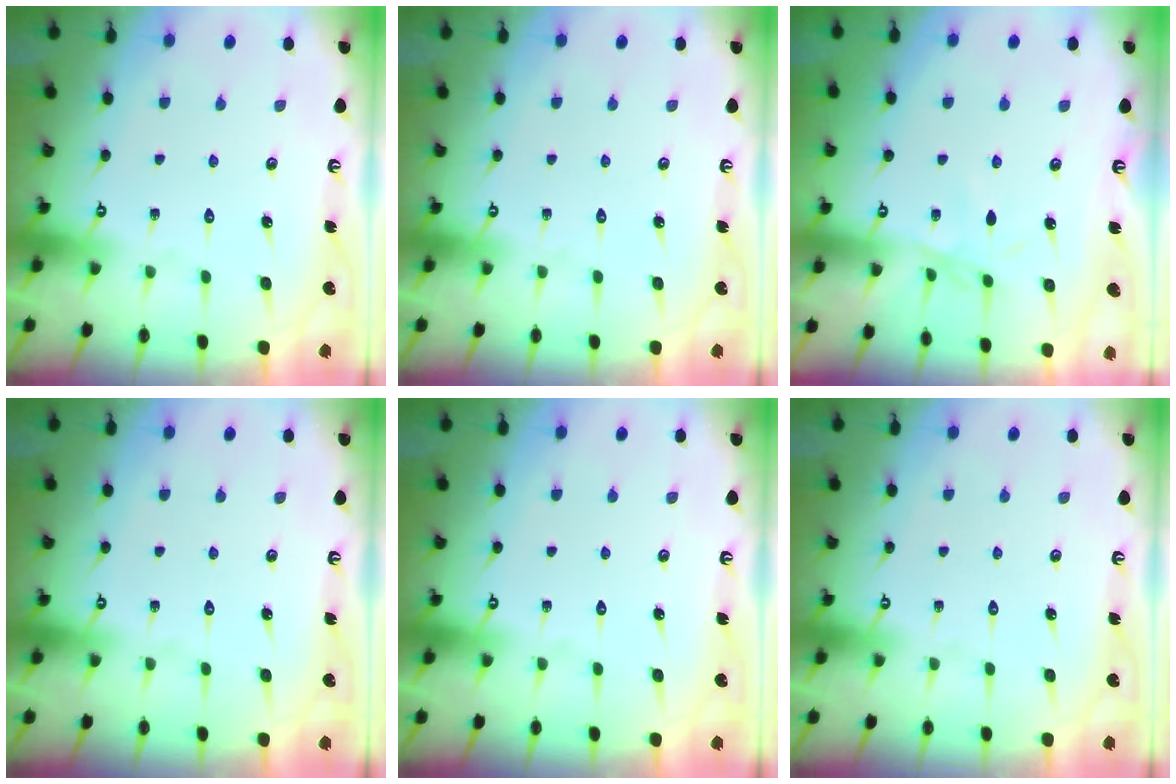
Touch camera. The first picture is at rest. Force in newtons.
{"total": 0.0}
{"total": 4.0, "press": 4.0, "slide": 0.5}
{"total": 0.0}
{"total": 0.0}
{"total": 0.0}